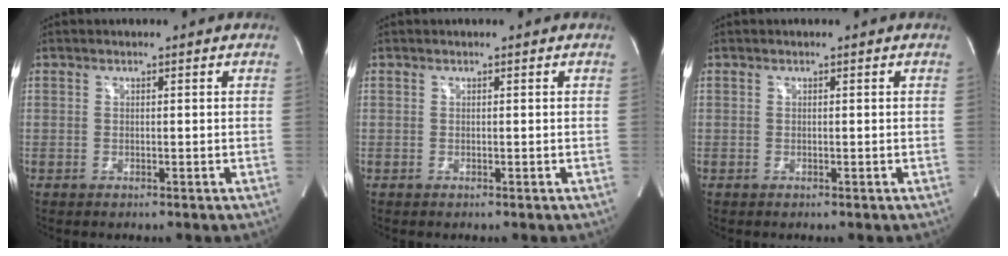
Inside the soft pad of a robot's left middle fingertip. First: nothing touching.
{"total": 0.0}
{"total": 0.0}